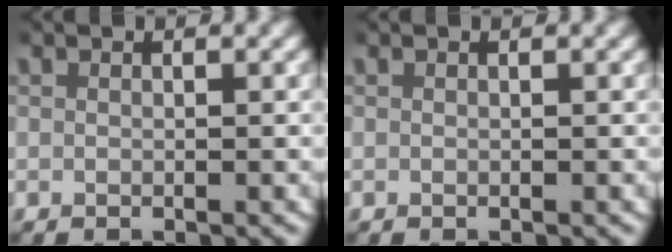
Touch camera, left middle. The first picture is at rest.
{"total": 0.0}